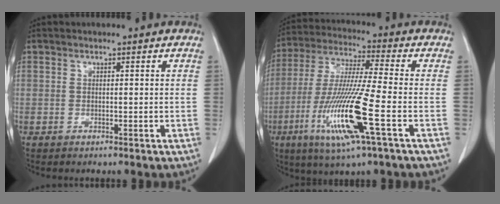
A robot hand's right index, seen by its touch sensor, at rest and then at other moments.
{"total": 15.9, "force": [-5.5, 0.1, 14.9], "torque": [-0.311, -0.024, -0.106]}